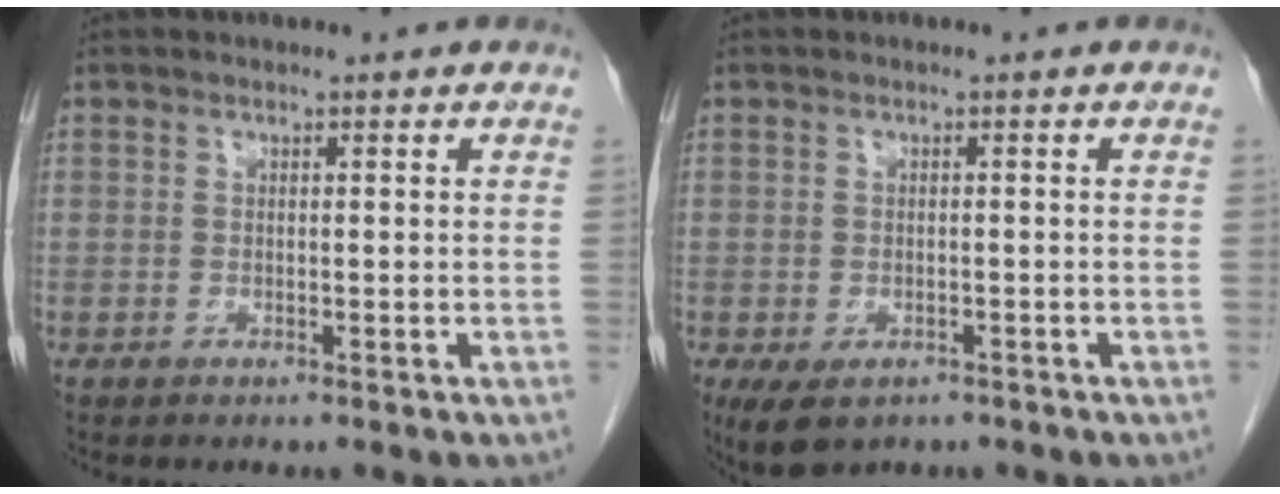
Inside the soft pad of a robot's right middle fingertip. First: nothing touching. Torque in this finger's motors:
{"motor_torque": [0.66, -0.44, 0.24, 0.07]}